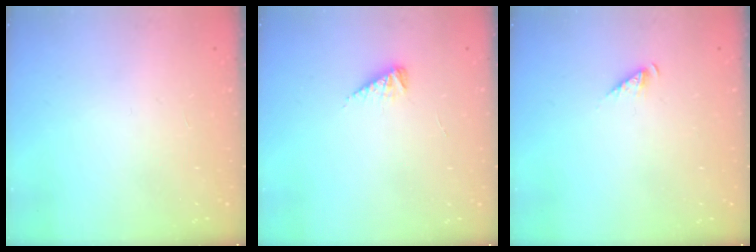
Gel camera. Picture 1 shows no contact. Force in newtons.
{"total": 3.9, "press": 3.8, "slide": 0.6}
{"total": 2.8, "press": 2.8, "slide": 0.4}